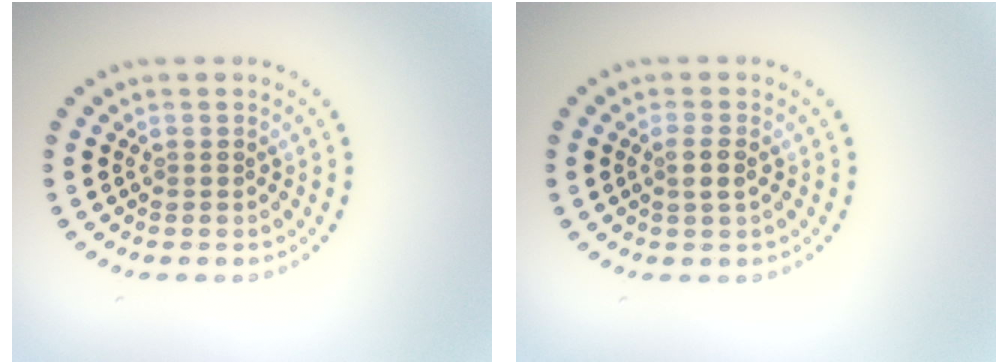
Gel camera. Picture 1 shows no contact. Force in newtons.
{"total": 1.4, "press": 1.2, "slide": 0.7}